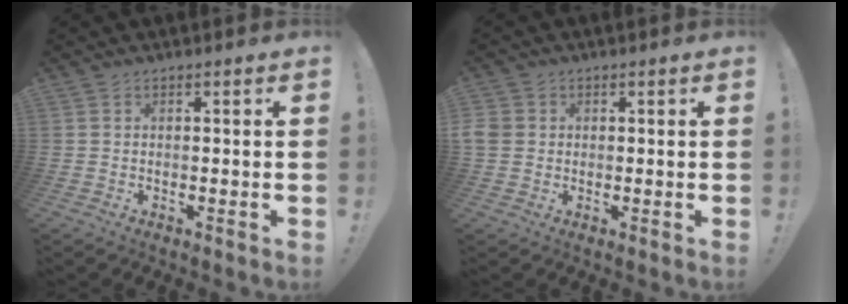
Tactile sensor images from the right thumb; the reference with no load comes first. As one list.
[{"total": 3.6, "force": [0.5, 3.3, 1.4], "torque": [-0.030, 0.003, 0.011]}]